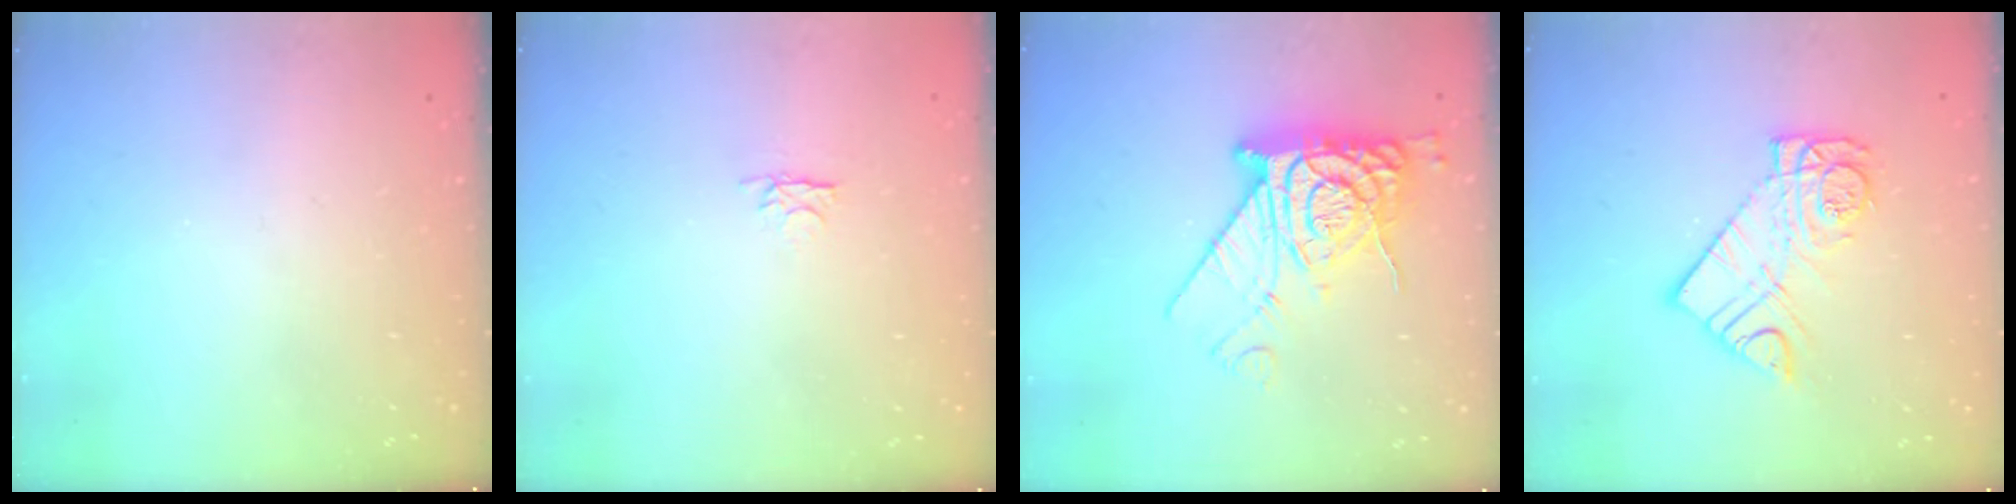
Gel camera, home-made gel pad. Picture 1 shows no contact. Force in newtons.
{"total": 2.8, "press": 2.7, "slide": 0.4}
{"total": 12.6, "press": 12.5, "slide": 1.4}
{"total": 11.7, "press": 11.7, "slide": 1.0}